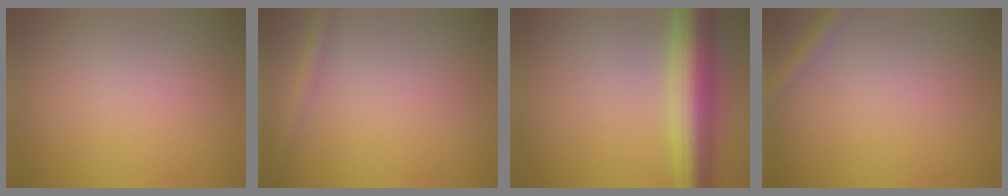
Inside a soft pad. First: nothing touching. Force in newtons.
{"total": 1.4, "press": 1.4, "slide": 0.1}
{"total": 8.2, "press": 8.1, "slide": 0.3}
{"total": 1.6, "press": 1.6, "slide": 0.1}